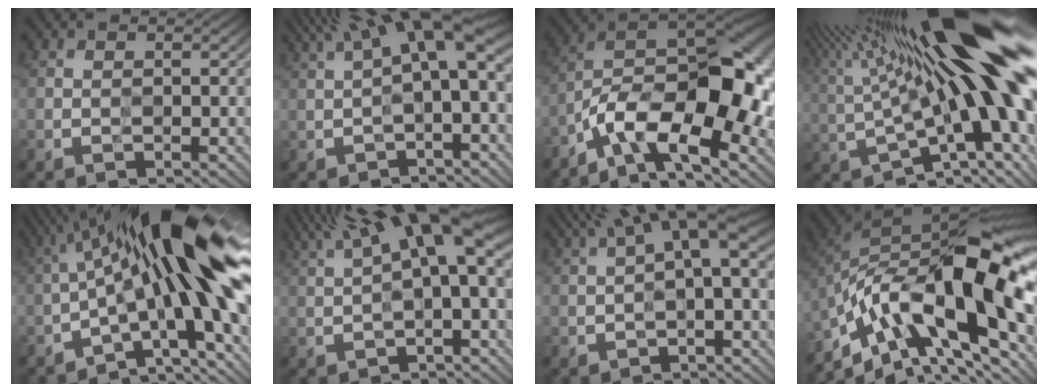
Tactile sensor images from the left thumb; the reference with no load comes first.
{"total": 10.2, "force": [3.3, 2.7, 9.3], "torque": [-0.153, 0.030, 0.055]}
{"total": 17.3, "force": [-6.4, 7.6, 14.2], "torque": [-0.232, -0.003, -0.120]}
{"total": 22.5, "force": [6.0, 5.5, 21.0], "torque": [-0.320, 0.020, 0.107]}
{"total": 19.4, "force": [0.0, 5.0, 18.8], "torque": [-0.260, 0.031, -0.015]}
{"total": 12.6, "force": [5.1, 3.3, 11.0], "torque": [-0.190, 0.022, 0.091]}
{"total": 8.8, "force": [2.8, 2.3, 8.0], "torque": [-0.131, 0.028, 0.049]}
{"total": 18.6, "force": [-5.4, 8.2, 15.8], "torque": [-0.277, 0.009, -0.106]}